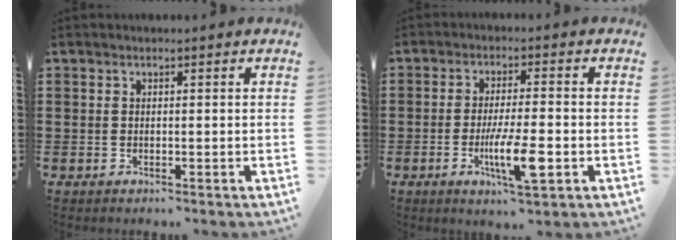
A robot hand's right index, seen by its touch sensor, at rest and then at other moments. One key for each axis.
{"total": 8.0, "fx": -2.6, "fy": 1.5, "fz": 7.4, "tx": -0.138, "ty": -0.011, "tz": -0.045}